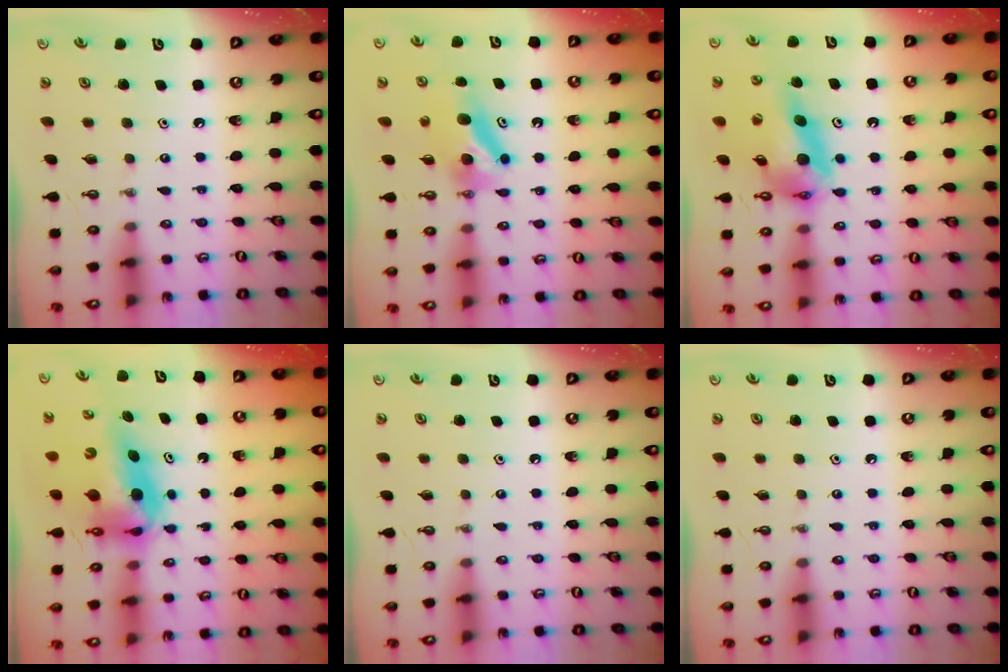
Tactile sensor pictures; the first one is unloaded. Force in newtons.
{"total": 7.4, "press": 7.2, "slide": 1.8}
{"total": 15.9, "press": 15.7, "slide": 2.0}
{"total": 10.0, "press": 9.8, "slide": 2.2}
{"total": 0.0}
{"total": 0.0}